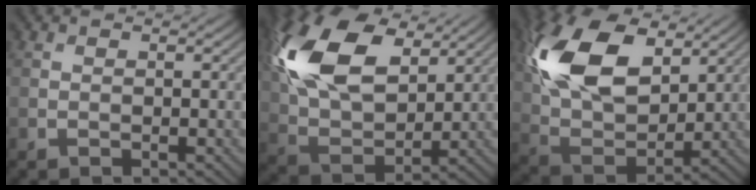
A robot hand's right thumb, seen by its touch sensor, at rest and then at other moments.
{"total": 16.4, "force": [6.7, 9.4, 11.6], "torque": [-0.272, 0.025, 0.123]}
{"total": 15.8, "force": [6.2, 9.2, 11.3], "torque": [-0.254, 0.019, 0.114]}